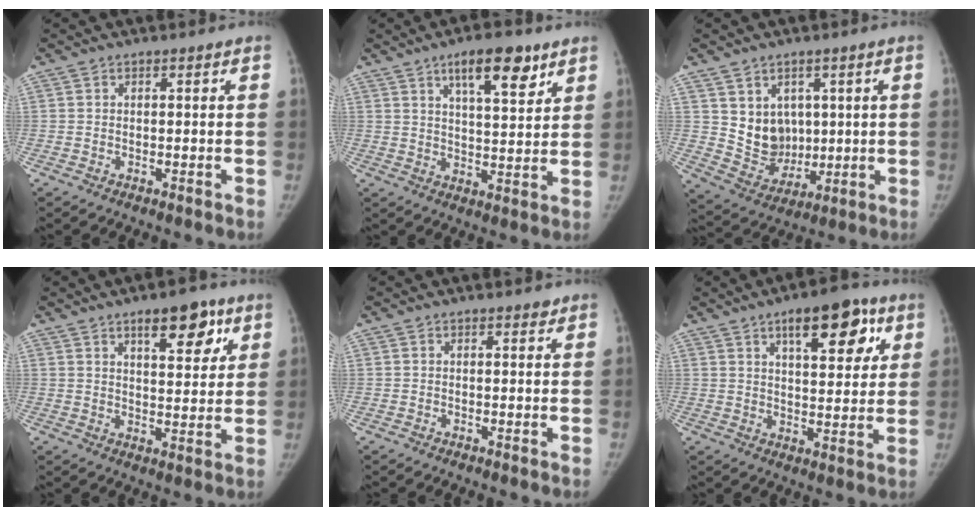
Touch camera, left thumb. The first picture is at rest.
{"total": 10.5, "force": [6.2, 3.5, 7.7], "torque": [-0.098, -0.033, 0.099]}
{"total": 9.5, "force": [2.5, 8.1, 4.2], "torque": [-0.031, -0.021, 0.065]}
{"total": 10.0, "force": [5.6, 4.2, 7.1], "torque": [-0.072, -0.027, 0.081]}
{"total": 0.7, "force": [0.5, 0.3, 0.2], "torque": [-0.001, -0.004, 0.004]}
{"total": 13.3, "force": [6.6, 5.7, 10.1], "torque": [-0.101, -0.020, 0.091]}